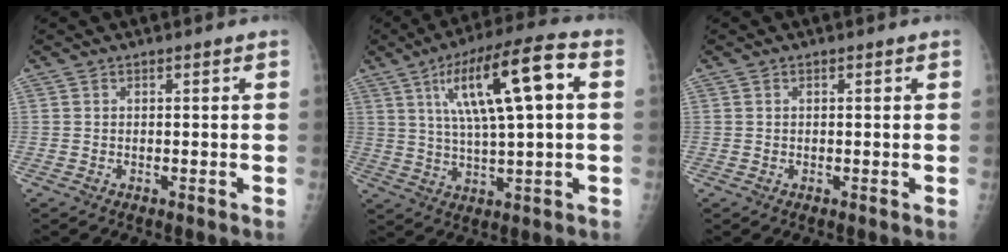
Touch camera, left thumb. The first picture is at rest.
{"total": 16.8, "force": [4.5, 4.0, 15.6], "torque": [-0.270, 0.018, 0.075]}
{"total": 0.0}